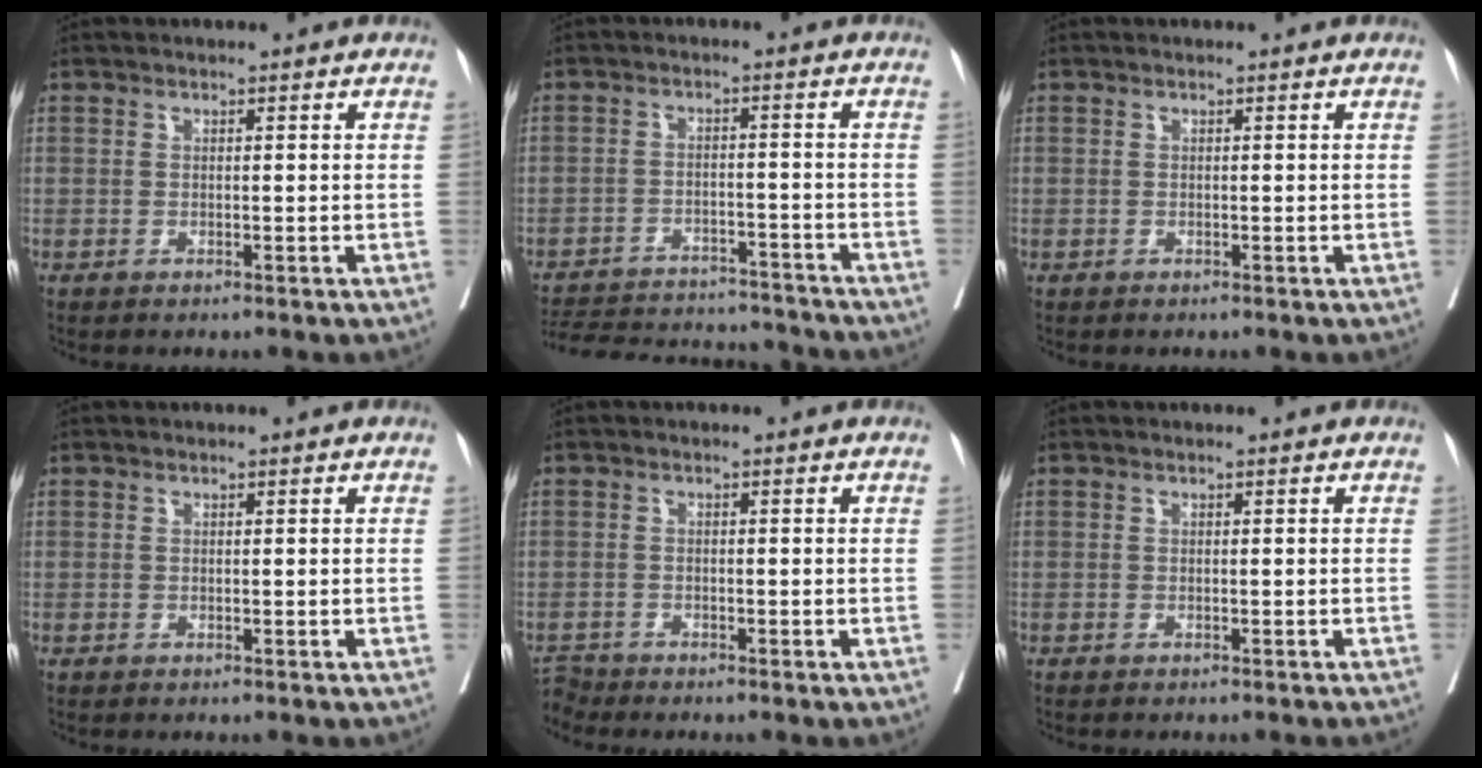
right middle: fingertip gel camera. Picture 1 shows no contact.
{"total": 18.6, "force": [-17.6, 3.1, 5.1], "torque": [-0.120, -0.006, -0.243]}
{"total": 0.0}
{"total": 0.0}
{"total": 2.1, "force": [-2.0, -0.2, -0.6], "torque": [0.016, -0.013, -0.037]}
{"total": 3.0, "force": [-2.7, -0.2, 1.3], "torque": [-0.012, 0.003, -0.032]}